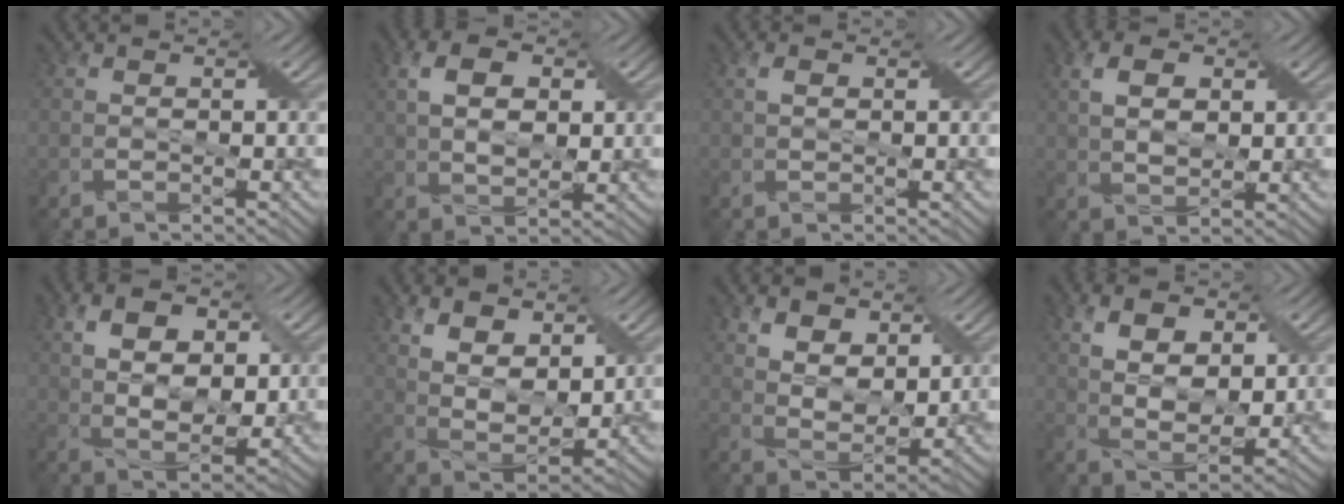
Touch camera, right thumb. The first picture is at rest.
{"total": 6.2, "force": [1.7, 3.8, 4.5], "torque": [-0.091, 0.007, 0.028]}
{"total": 1.4, "force": [0.5, 0.8, 1.0], "torque": [-0.023, 0.004, 0.009]}
{"total": 5.2, "force": [1.6, 3.2, 3.8], "torque": [-0.080, 0.004, 0.029]}
{"total": 8.4, "force": [2.5, 5.1, 6.2], "torque": [-0.123, 0.001, 0.044]}
{"total": 8.6, "force": [4.5, 4.7, 5.6], "torque": [-0.129, -0.005, 0.087]}
{"total": 7.1, "force": [3.9, 4.1, 4.2], "torque": [-0.096, -0.011, 0.074]}
{"total": 8.0, "force": [2.9, 4.6, 5.8], "torque": [-0.119, 0.000, 0.052]}